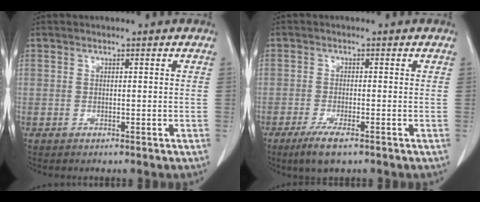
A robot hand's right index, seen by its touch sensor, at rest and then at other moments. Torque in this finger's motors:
{"motor_torque": [0.46, -0.50, 0.19, 0.07]}